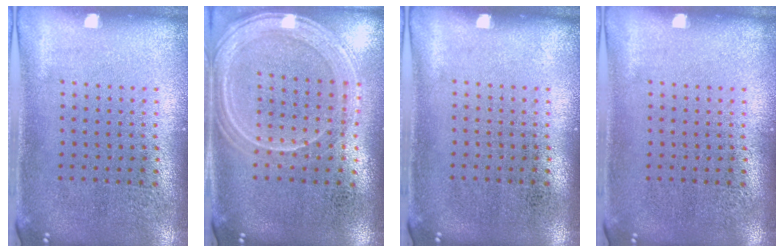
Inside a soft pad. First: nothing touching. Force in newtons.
{"total": 1.4, "press": 1.3, "slide": 0.2}
{"total": 0.0}
{"total": 0.0}